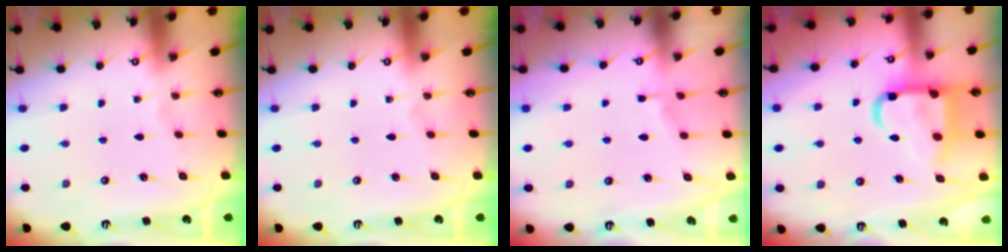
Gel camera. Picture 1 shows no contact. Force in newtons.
{"total": 0.0}
{"total": 3.3, "press": 3.3, "slide": 0.6}
{"total": 15.7, "press": 15.6, "slide": 1.6}